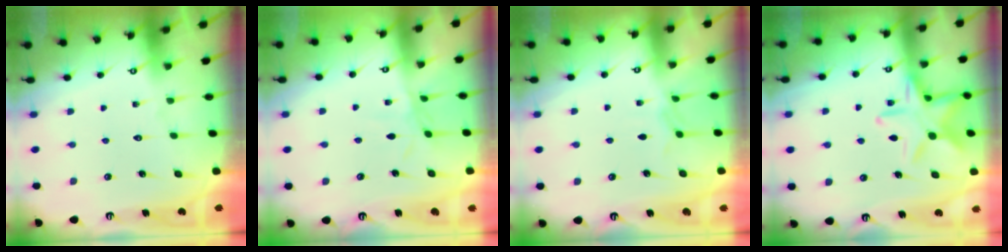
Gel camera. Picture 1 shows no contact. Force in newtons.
{"total": 3.7, "press": 3.6, "slide": 0.4}
{"total": 3.5, "press": 3.5, "slide": 0.5}
{"total": 14.2, "press": 14.2, "slide": 0.8}